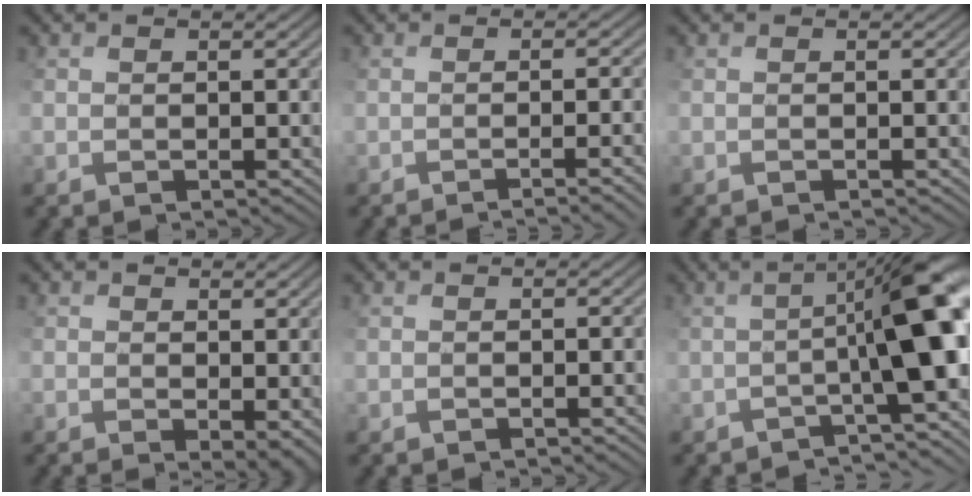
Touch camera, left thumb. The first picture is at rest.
{"total": 6.2, "force": [-2.9, 1.3, 5.3], "torque": [-0.050, 0.006, -0.014]}
{"total": 0.5, "force": [0.0, -0.4, -0.4], "torque": [0.009, 0.000, 0.001]}
{"total": 4.3, "force": [-0.4, 2.2, 3.6], "torque": [-0.087, -0.012, -0.002]}
{"total": 0.0}
{"total": 9.2, "force": [-1.8, 1.6, 8.8], "torque": [-0.093, 0.019, -0.027]}